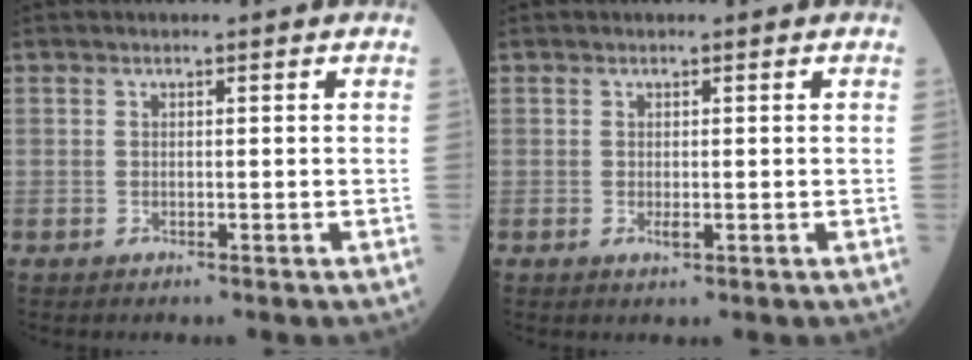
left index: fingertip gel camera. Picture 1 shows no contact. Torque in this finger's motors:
{"motor_torque": [0.25, 0.06, 0.10, 0.02]}